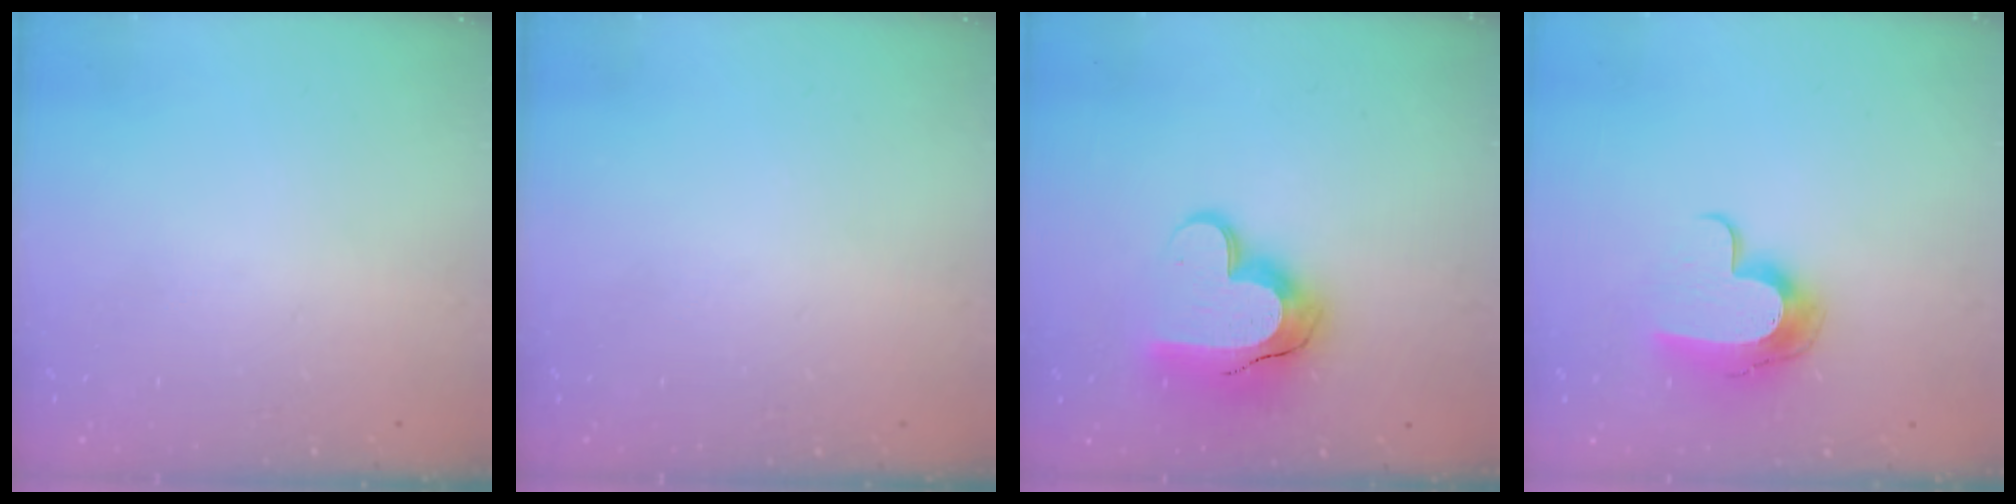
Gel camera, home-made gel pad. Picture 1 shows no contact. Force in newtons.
{"total": 0.0}
{"total": 16.0, "press": 16.0, "slide": 1.0}
{"total": 11.3, "press": 11.3, "slide": 0.2}